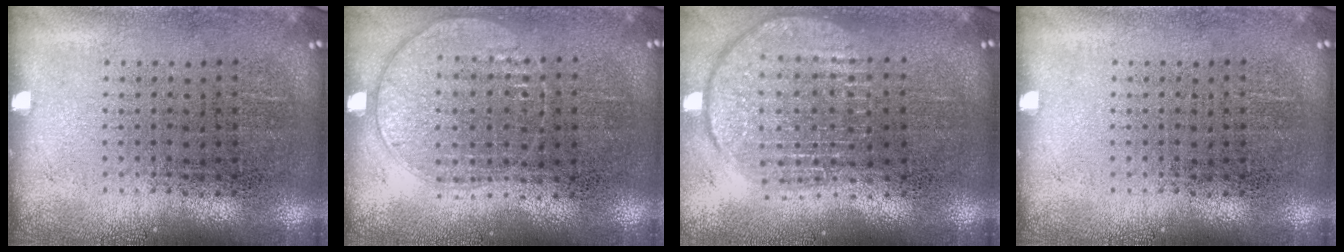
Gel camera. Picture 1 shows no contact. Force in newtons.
{"total": 1.0, "press": 0.9, "slide": 0.4}
{"total": 1.8, "press": 1.5, "slide": 1.0}
{"total": 0.0}